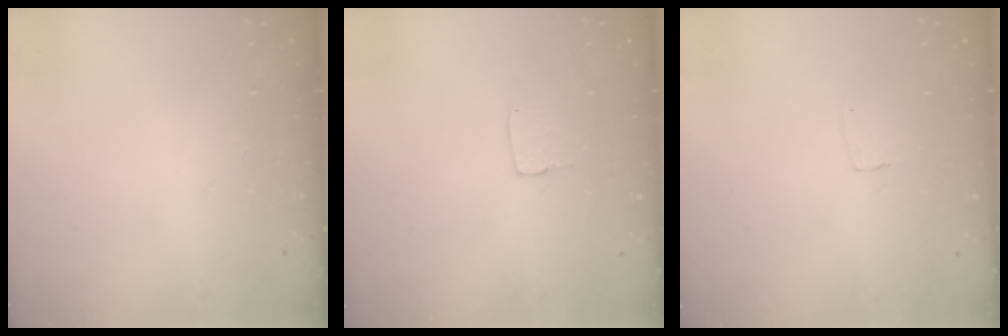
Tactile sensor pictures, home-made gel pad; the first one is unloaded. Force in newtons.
{"total": 3.4, "press": 3.4, "slide": 0.2}
{"total": 3.0, "press": 3.0, "slide": 0.2}